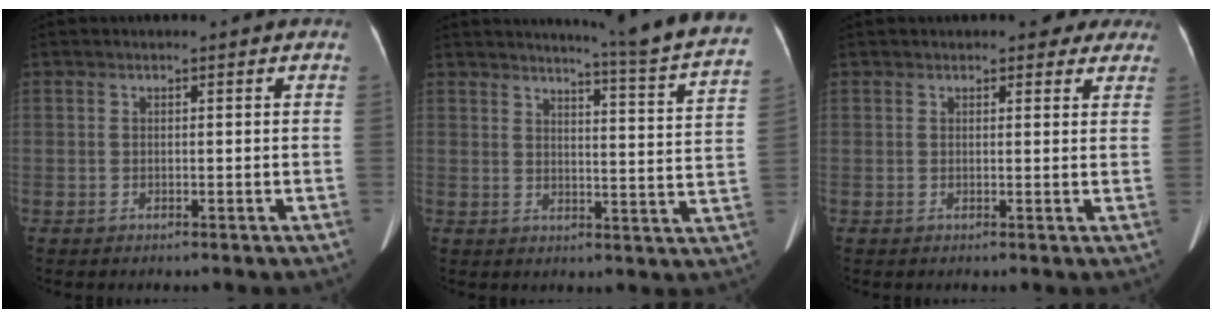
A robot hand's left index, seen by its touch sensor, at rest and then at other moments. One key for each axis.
{"total": 16.5, "fx": 15.0, "fy": -1.8, "fz": 6.5, "tx": -0.091, "ty": -0.090, "tz": 0.162}
{"total": 3.9, "fx": 3.2, "fy": 1.7, "fz": 1.4, "tx": -0.002, "ty": 0.008, "tz": 0.031}